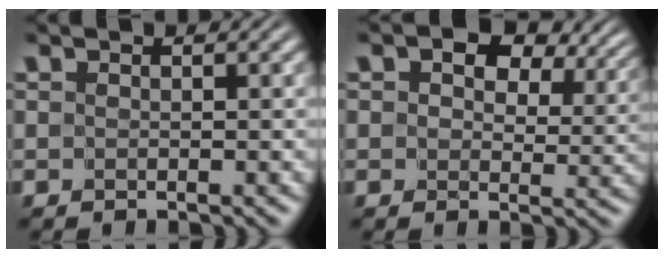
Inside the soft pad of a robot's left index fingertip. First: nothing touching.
{"total": 9.1, "force": [5.0, 5.1, 5.6], "torque": [-0.075, 0.008, 0.061]}